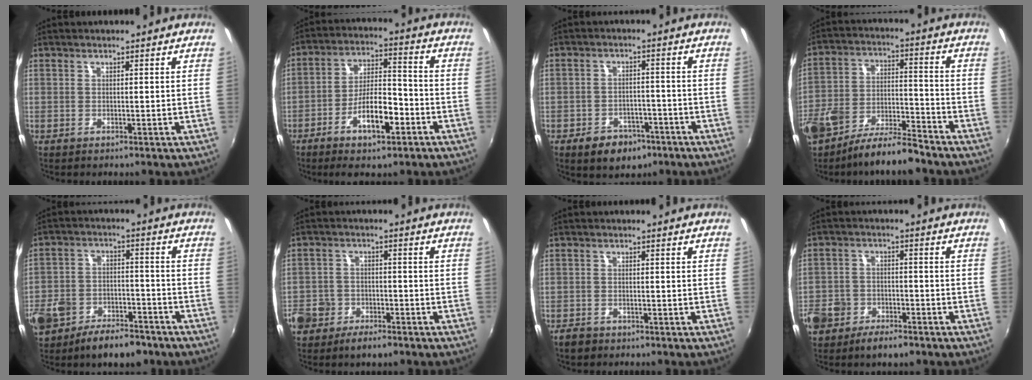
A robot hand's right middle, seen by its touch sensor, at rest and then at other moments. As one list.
[{"total": 10.0, "force": [-5.2, 3.0, 8.1], "torque": [-0.152, 0.008, -0.087]}, {"total": 7.2, "force": [-4.6, 4.6, 3.1], "torque": [-0.076, 0.008, -0.056]}, {"total": 12.5, "force": [-7.8, 5.2, 8.2], "torque": [-0.176, -0.004, -0.135]}, {"total": 14.8, "force": [-9.2, 8.4, 7.9], "torque": [-0.206, -0.009, -0.147]}, {"total": 9.7, "force": [-5.5, 7.0, 3.9], "torque": [-0.123, 0.004, -0.095]}, {"total": 2.4, "force": [-1.9, 1.2, 0.8], "torque": [-0.026, -0.003, -0.036]}, {"total": 10.2, "force": [-6.2, 6.7, 4.5], "torque": [-0.136, 0.001, -0.109]}]